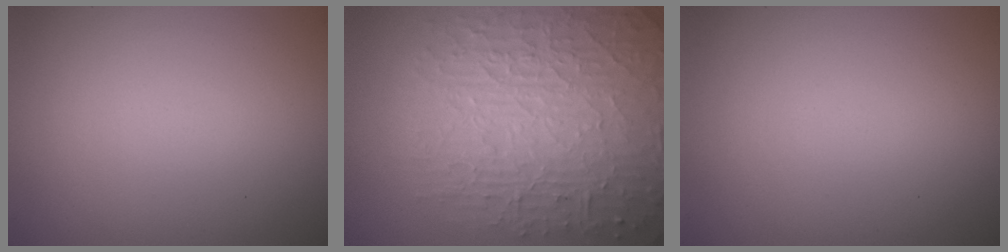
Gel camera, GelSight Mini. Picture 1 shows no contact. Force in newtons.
{"total": 9.9, "press": 6.5, "slide": 7.5}
{"total": 0.0}